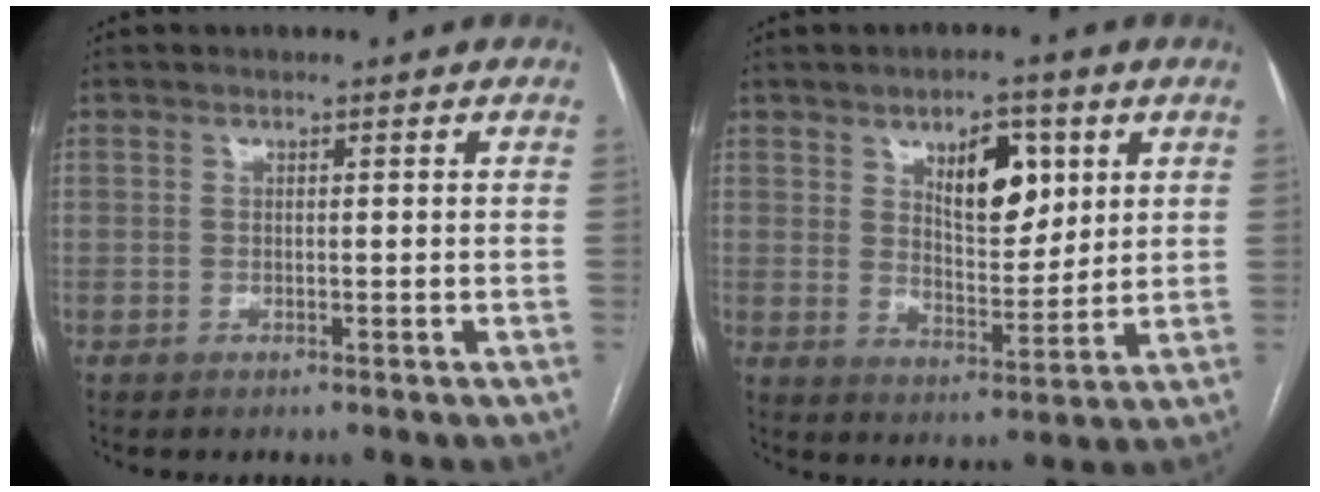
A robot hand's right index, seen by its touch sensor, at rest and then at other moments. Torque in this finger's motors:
{"motor_torque": [0.74, 0.66, 0.20, 0.10]}